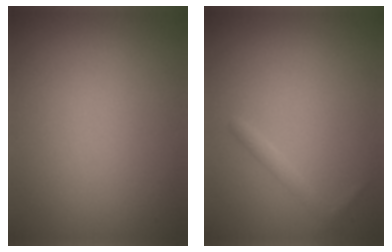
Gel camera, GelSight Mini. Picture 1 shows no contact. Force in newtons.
{"total": 0.9, "press": 0.9, "slide": 0.1}